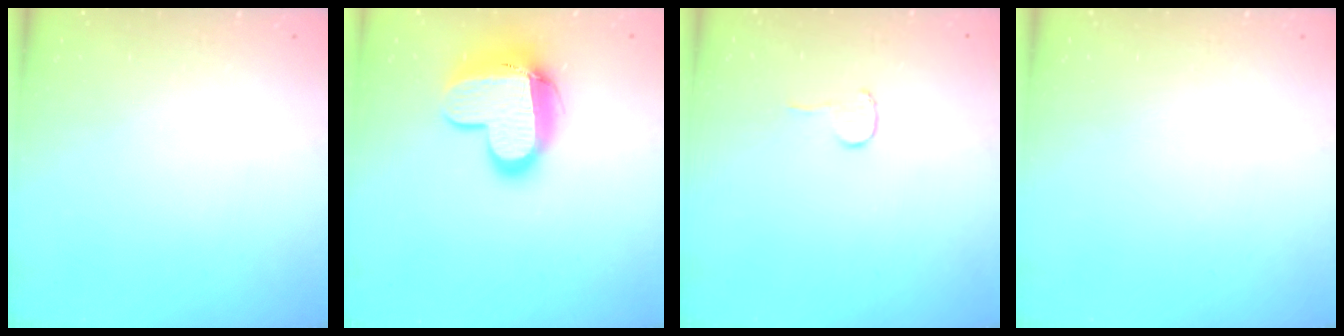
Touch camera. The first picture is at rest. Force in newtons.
{"total": 14.1, "press": 14.1, "slide": 1.1}
{"total": 3.7, "press": 3.7, "slide": 0.4}
{"total": 0.0}